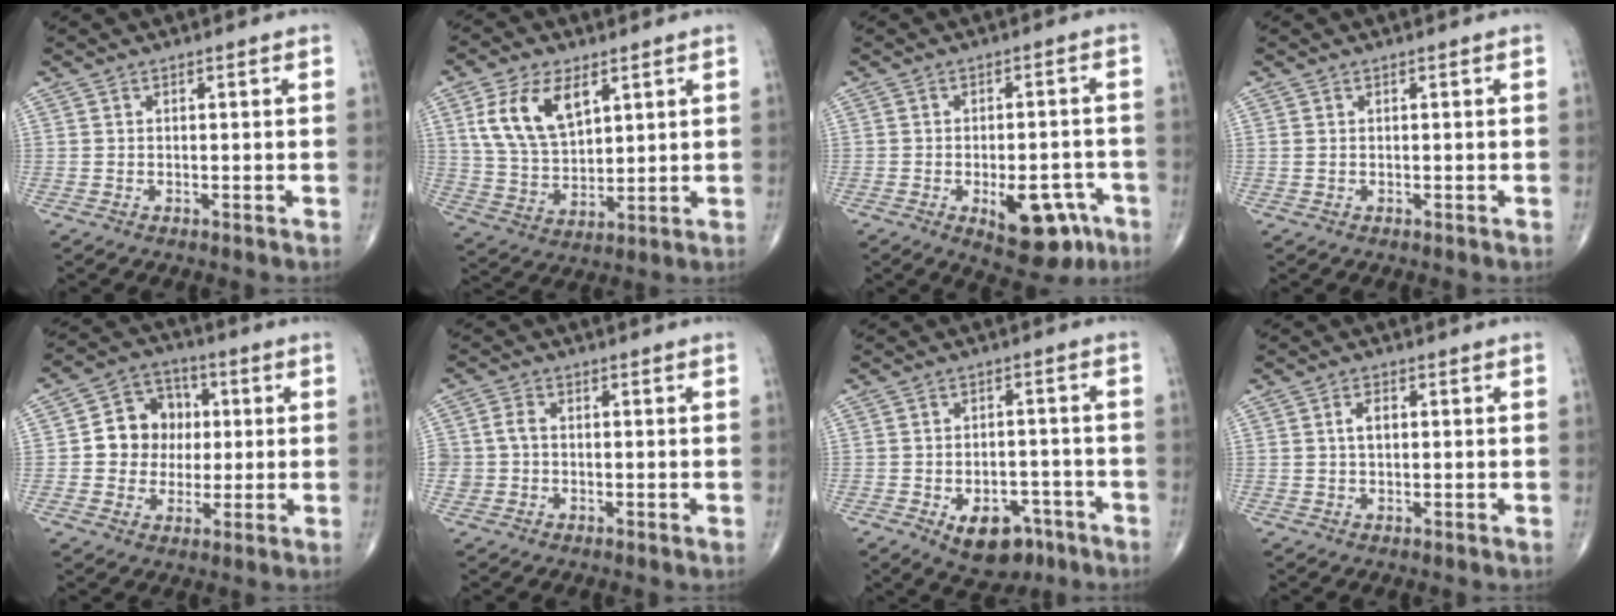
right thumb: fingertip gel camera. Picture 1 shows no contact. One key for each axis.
{"total": 12.5, "fx": 5.3, "fy": 7.0, "fz": 8.9, "tx": -0.157, "ty": -0.018, "tz": 0.110}
{"total": 11.1, "fx": -4.4, "fy": 5.5, "fz": 8.6, "tx": -0.093, "ty": 0.016, "tz": -0.049}
{"total": 0.6, "fx": 0.1, "fy": 0.4, "fz": 0.3, "tx": -0.007, "ty": 0.006, "tz": 0.004}
{"total": 10.7, "fx": 0.6, "fy": 9.5, "fz": 4.9, "tx": -0.031, "ty": 0.017, "tz": 0.004}
{"total": 3.8, "fx": -0.3, "fy": 3.2, "fz": 2.1, "tx": -0.038, "ty": 0.012, "tz": -0.005}
{"total": 9.7, "fx": -5.0, "fy": 6.1, "fz": 5.7, "tx": -0.060, "ty": 0.030, "tz": -0.063}
{"total": 2.7, "fx": 0.4, "fy": 1.6, "fz": 2.1, "tx": -0.037, "ty": 0.007, "tz": 0.008}